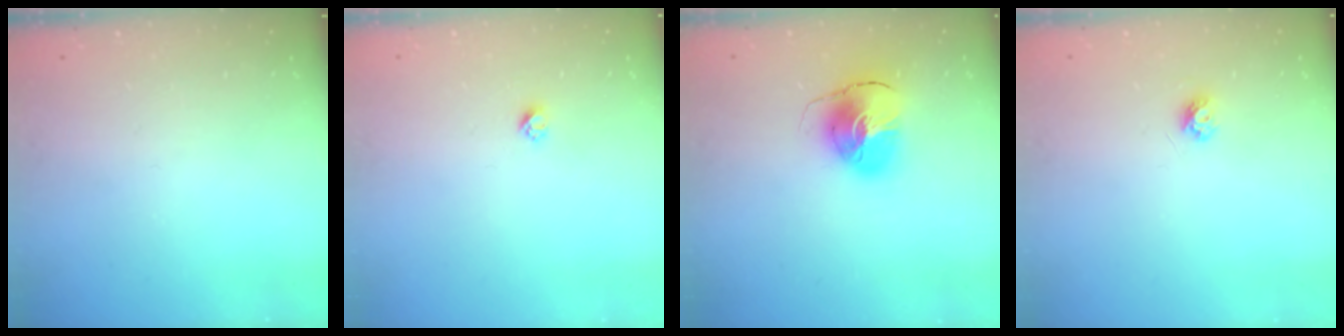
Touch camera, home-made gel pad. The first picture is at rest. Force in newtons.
{"total": 2.4, "press": 2.4, "slide": 0.2}
{"total": 9.3, "press": 9.2, "slide": 1.3}
{"total": 3.9, "press": 3.8, "slide": 0.7}